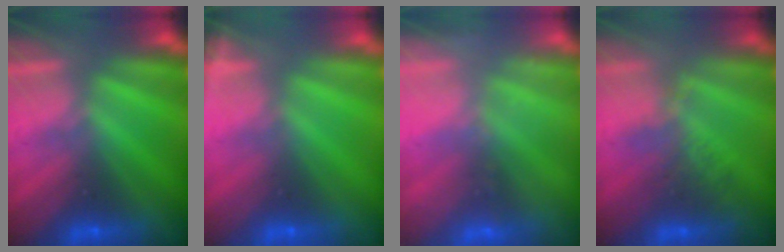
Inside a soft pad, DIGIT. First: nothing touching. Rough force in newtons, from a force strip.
{"total": 1.1}
{"total": 2.3}
{"total": 2.4}